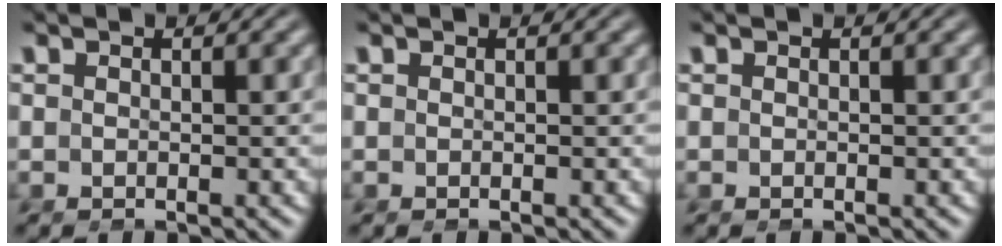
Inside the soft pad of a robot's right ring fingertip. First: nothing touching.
{"total": 0.0}
{"total": 0.0}